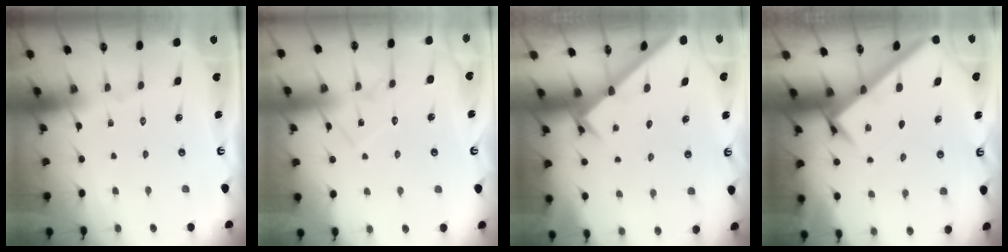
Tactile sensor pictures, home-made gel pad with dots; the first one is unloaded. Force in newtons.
{"total": 10.6, "press": 10.6, "slide": 0.6}
{"total": 3.3, "press": 3.3, "slide": 0.4}
{"total": 2.7, "press": 2.7, "slide": 0.3}